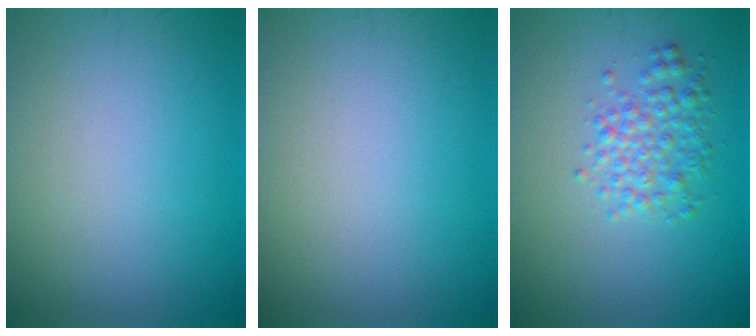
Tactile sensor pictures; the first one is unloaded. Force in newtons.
{"total": 0.0}
{"total": 2.9, "press": 2.9, "slide": 0.0}